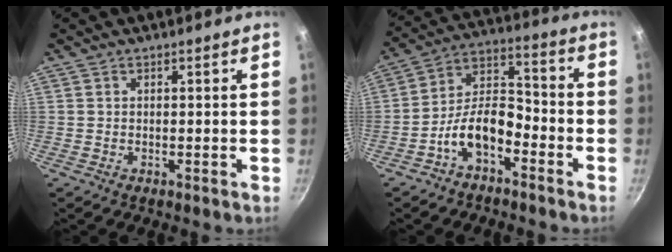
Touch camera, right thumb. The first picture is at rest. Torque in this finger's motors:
{"motor_torque": [0.13, 0.05, 1.29, -0.72, 0.10]}